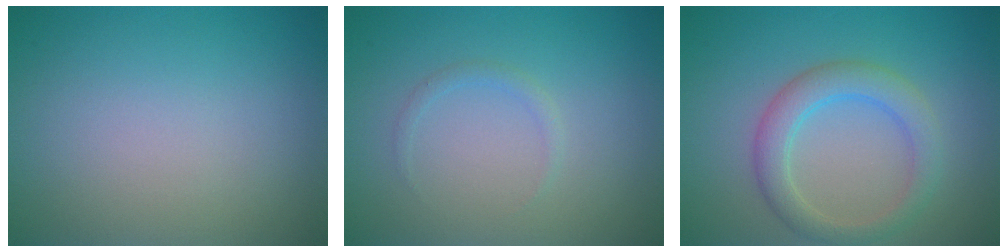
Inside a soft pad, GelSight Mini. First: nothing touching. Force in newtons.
{"total": 0.8, "press": 0.8, "slide": 0.0}
{"total": 3.6, "press": 3.6, "slide": 0.1}